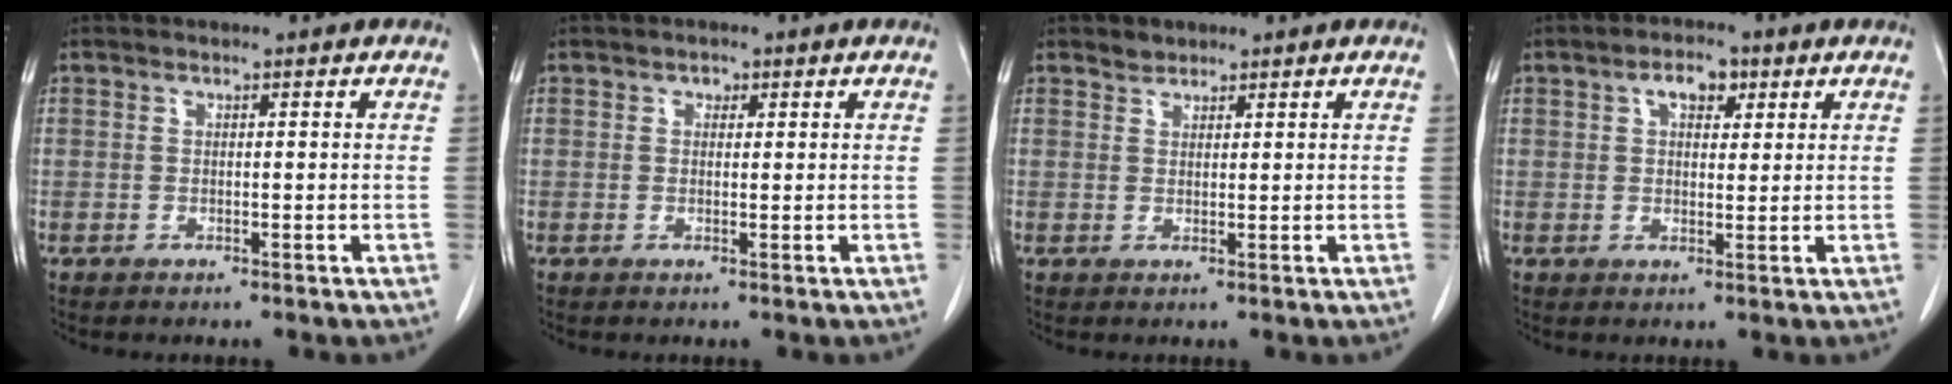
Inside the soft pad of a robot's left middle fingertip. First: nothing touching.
{"total": 1.0, "force": [0.5, 0.7, 0.4], "torque": [-0.004, 0.000, 0.006]}
{"total": 1.4, "force": [1.2, 0.7, 0.0], "torque": [0.001, 0.001, 0.020]}
{"total": 4.0, "force": [1.9, 2.1, 2.9], "torque": [-0.048, 0.012, 0.030]}